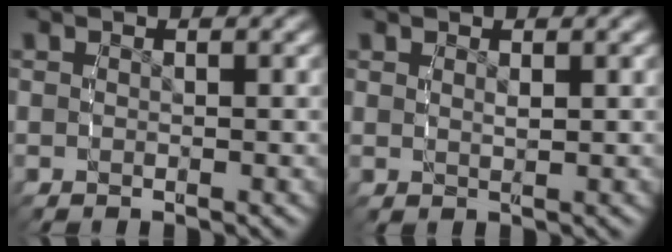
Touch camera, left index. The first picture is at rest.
{"total": 0.8, "force": [0.6, 0.2, 0.5], "torque": [-0.013, -0.009, 0.017]}